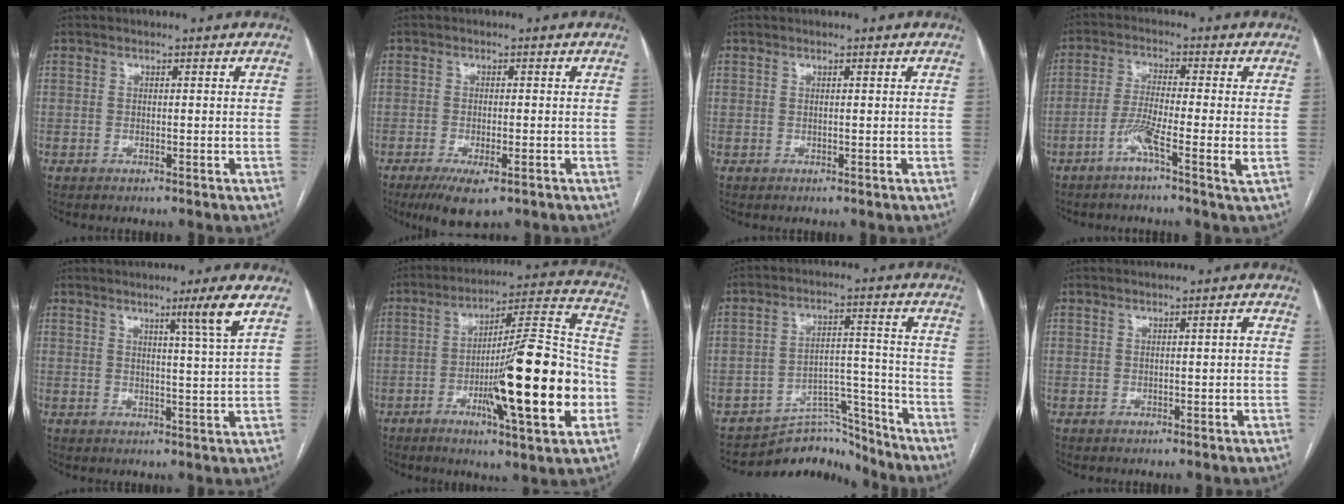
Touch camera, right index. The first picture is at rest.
{"total": 5.8, "force": [-3.4, 1.5, 4.5], "torque": [-0.077, -0.013, -0.051]}
{"total": 0.0}
{"total": 6.2, "force": [-2.5, -0.6, 5.7], "torque": [-0.114, -0.002, -0.048]}
{"total": 4.7, "force": [2.6, -1.6, 3.6], "torque": [-0.057, -0.015, 0.047]}
{"total": 21.0, "force": [-5.4, 1.6, 20.2], "torque": [-0.304, 0.001, -0.077]}
{"total": 9.2, "force": [-8.8, 2.6, -0.9], "torque": [0.029, 0.062, -0.138]}
{"total": 0.9, "force": [0.0, 0.0, 0.9], "torque": [-0.013, 0.002, 0.001]}